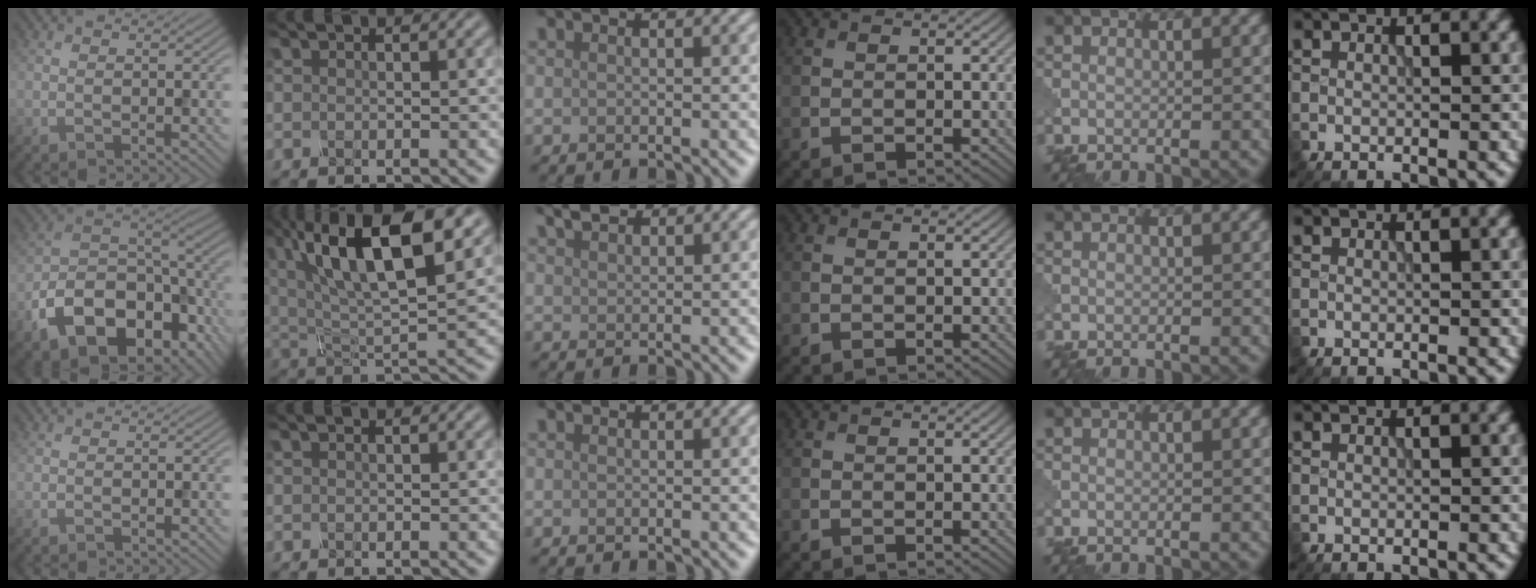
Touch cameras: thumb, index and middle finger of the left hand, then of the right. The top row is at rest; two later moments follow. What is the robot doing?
{"motion": "shake", "object": "sieve"}